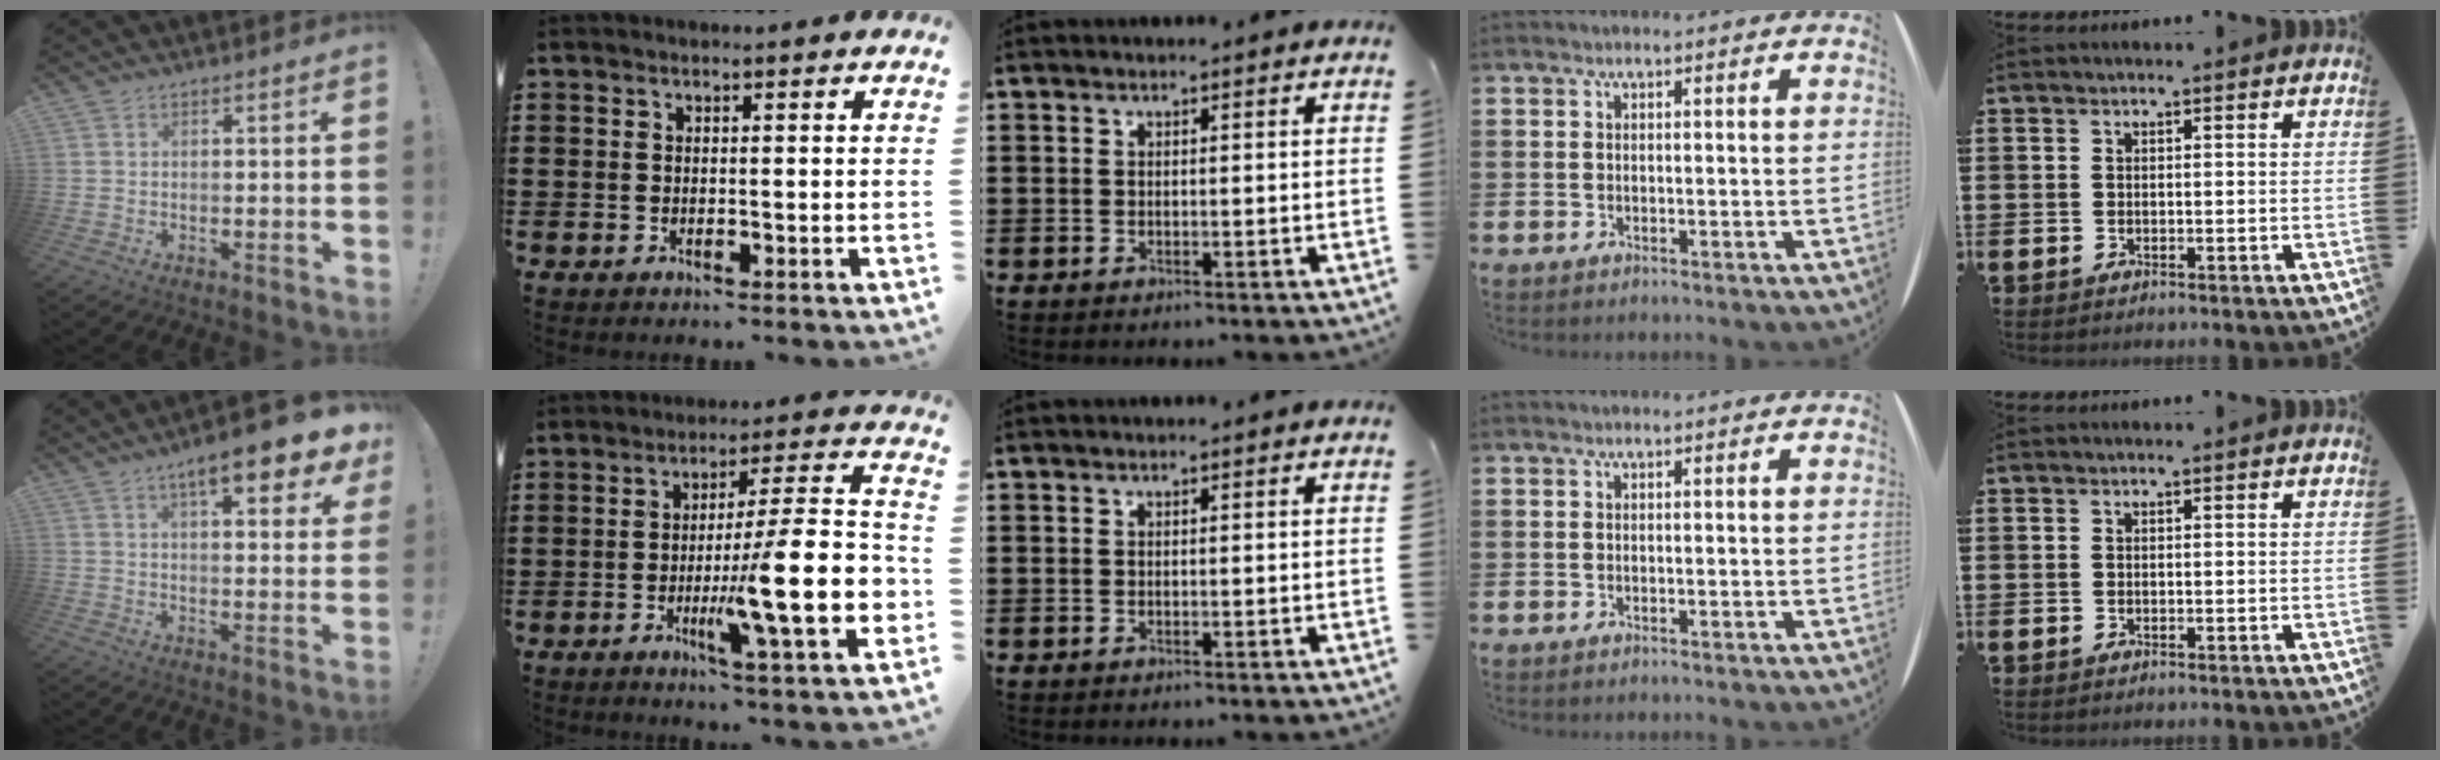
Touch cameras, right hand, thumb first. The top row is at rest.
{"thumb": {"total": 11.9, "force": [6.8, 2.7, 9.4], "torque": [-0.127, -0.039, 0.103]}, "index": {"total": 17.5, "force": [-4.3, 2.9, 16.7], "torque": [-0.251, -0.016, -0.069]}}